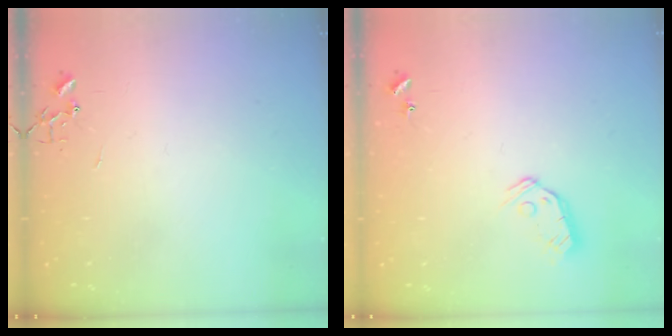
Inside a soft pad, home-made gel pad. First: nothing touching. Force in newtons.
{"total": 7.5, "press": 7.5, "slide": 0.4}